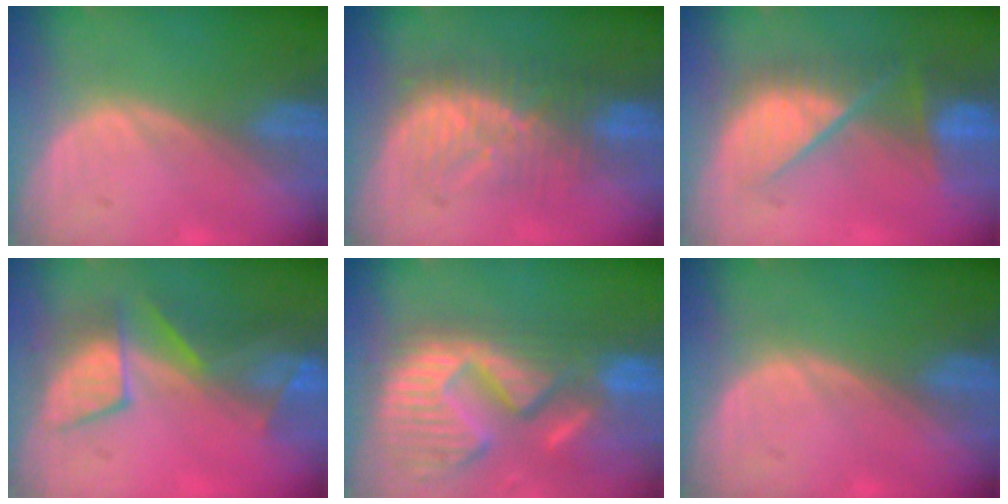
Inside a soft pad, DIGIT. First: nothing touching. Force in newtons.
{"total": 8.1, "press": 7.9, "slide": 1.6}
{"total": 9.1, "press": 8.0, "slide": 4.3}
{"total": 7.8, "press": 7.5, "slide": 1.8}
{"total": 14.7, "press": 12.3, "slide": 8.1}
{"total": 0.0}